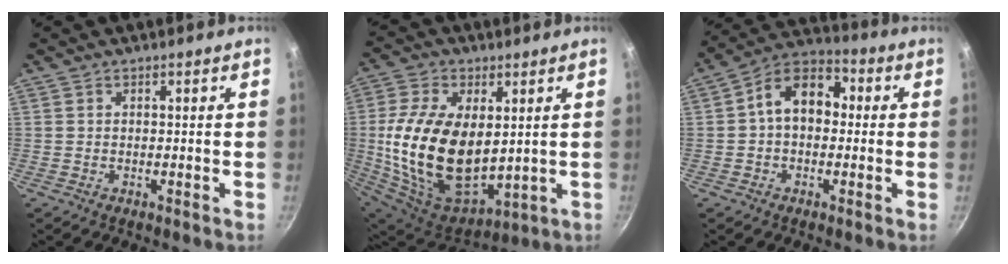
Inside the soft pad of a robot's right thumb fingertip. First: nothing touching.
{"total": 22.7, "force": [1.7, 13.2, 18.3], "torque": [-0.343, -0.019, 0.050]}
{"total": 10.7, "force": [0.7, 7.6, 7.6], "torque": [-0.084, 0.035, -0.011]}